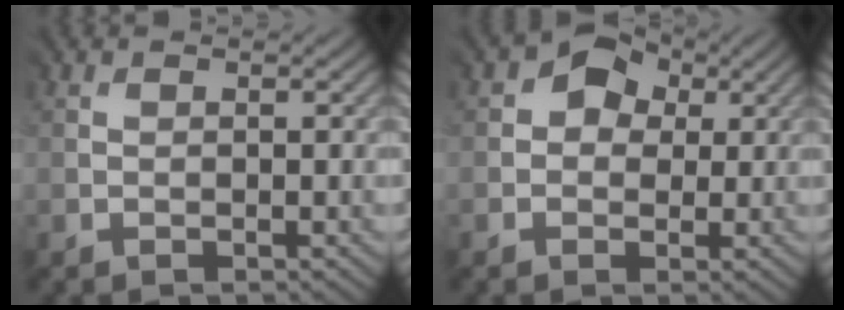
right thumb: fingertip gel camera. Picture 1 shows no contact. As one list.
[{"total": 4.5, "force": [1.5, 3.6, 2.2], "torque": [-0.038, 0.001, 0.022]}]